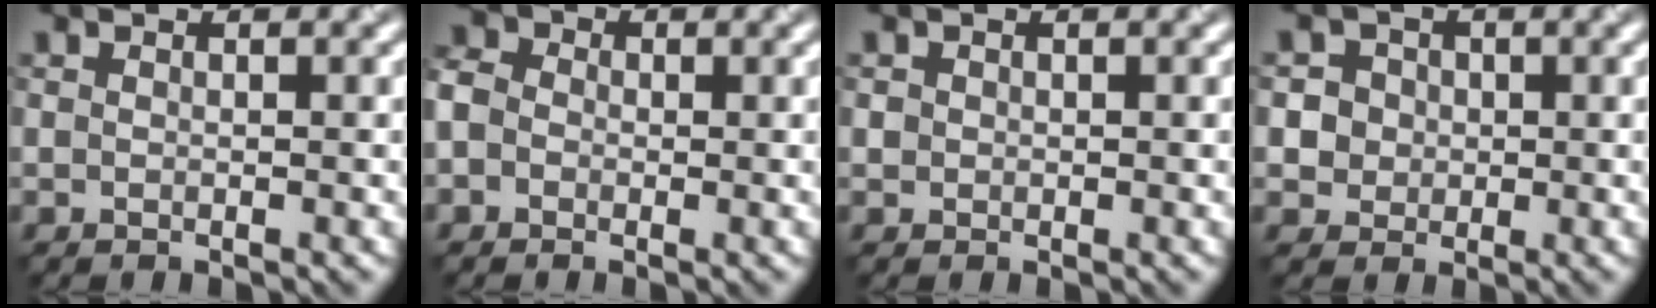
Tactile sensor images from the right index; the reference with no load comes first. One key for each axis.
{"total": 3.3, "fx": -0.3, "fy": 3.0, "fz": 1.5, "tx": -0.027, "ty": 0.017, "tz": -0.027}
{"total": 0.6, "fx": 0.0, "fy": 0.6, "fz": 0.1, "tx": 0.005, "ty": -0.002, "tz": 0.000}
{"total": 4.8, "fx": 0.9, "fy": 4.5, "fz": 1.5, "tx": -0.014, "ty": 0.031, "tz": 0.005}